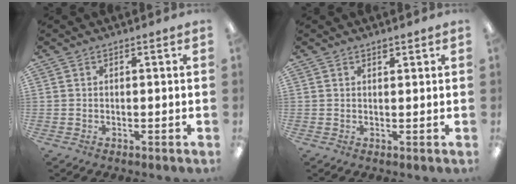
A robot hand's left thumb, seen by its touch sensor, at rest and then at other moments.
{"total": 1.3, "force": [1.1, 0.5, 0.5], "torque": [-0.003, -0.004, 0.018]}